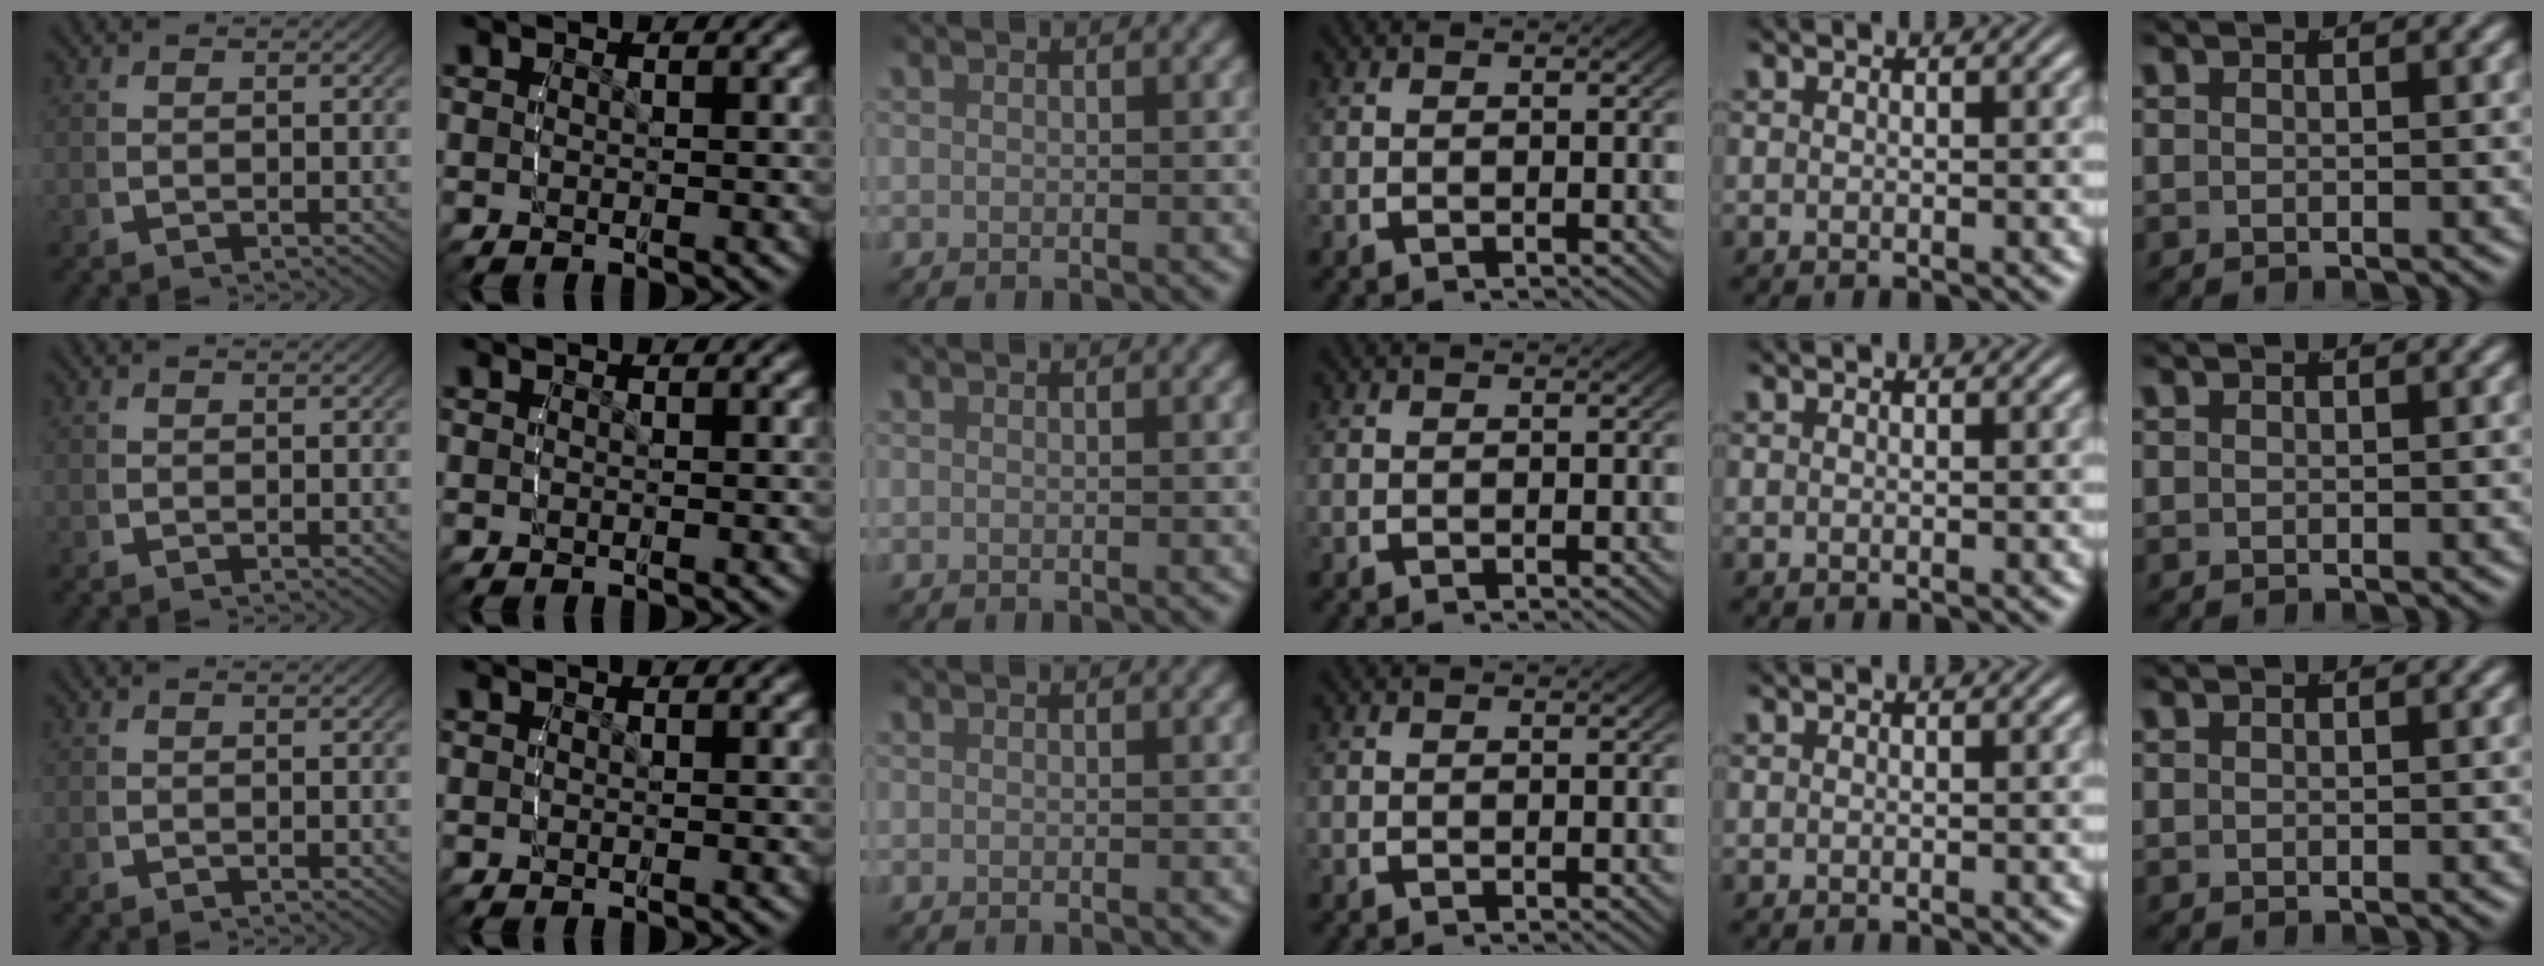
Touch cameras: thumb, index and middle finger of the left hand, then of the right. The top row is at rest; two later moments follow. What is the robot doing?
{"motion": "lift_and_place", "object": "cubes"}